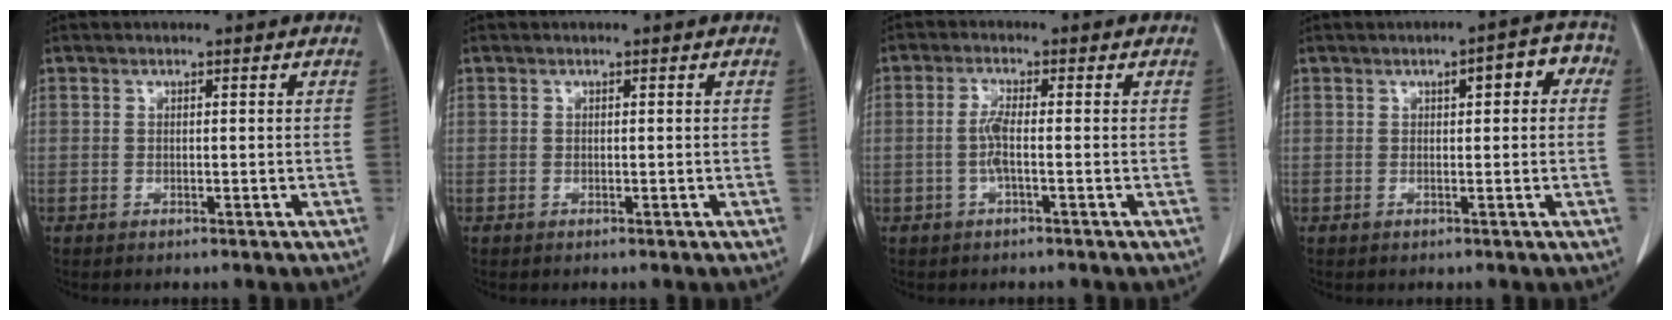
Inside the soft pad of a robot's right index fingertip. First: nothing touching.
{"total": 0.0}
{"total": 2.9, "force": [-0.6, 0.1, 2.8], "torque": [-0.060, 0.000, -0.014]}
{"total": 5.1, "force": [1.3, 1.4, 4.7], "torque": [-0.058, 0.026, 0.010]}